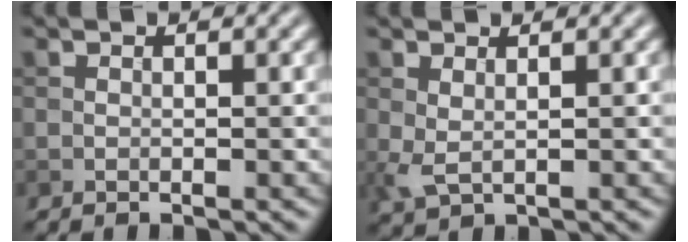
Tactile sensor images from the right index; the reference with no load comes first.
{"total": 1.9, "force": [0.7, 0.8, 1.5], "torque": [-0.040, -0.003, 0.016]}